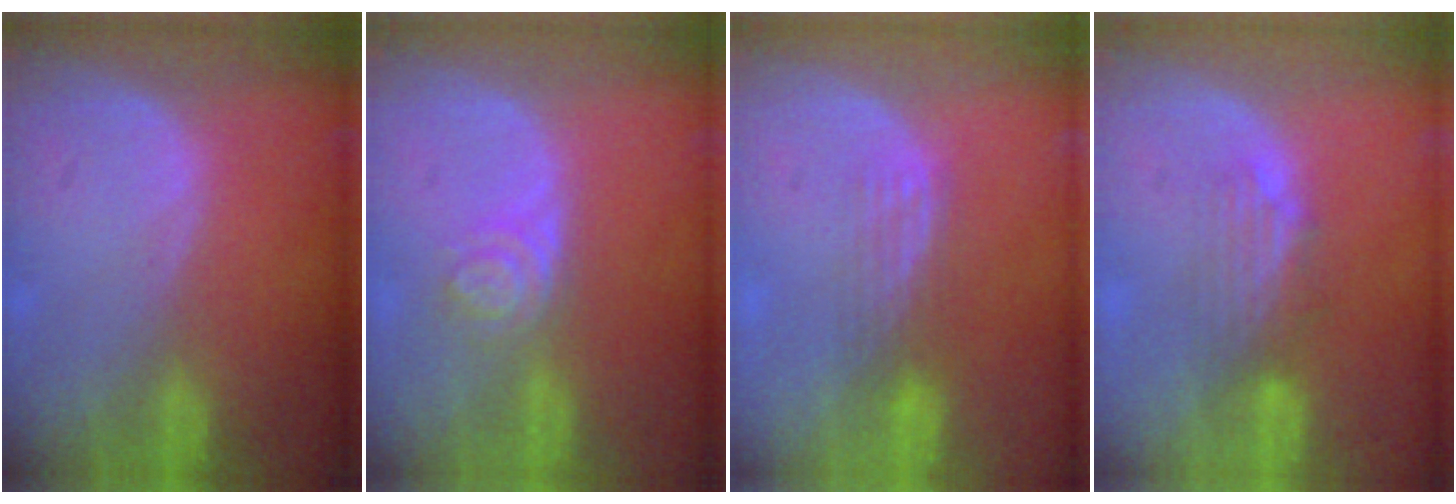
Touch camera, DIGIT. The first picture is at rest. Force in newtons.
{"total": 4.2, "press": 3.6, "slide": 2.1}
{"total": 3.0, "press": 2.7, "slide": 1.3}
{"total": 3.4, "press": 3.3, "slide": 0.9}